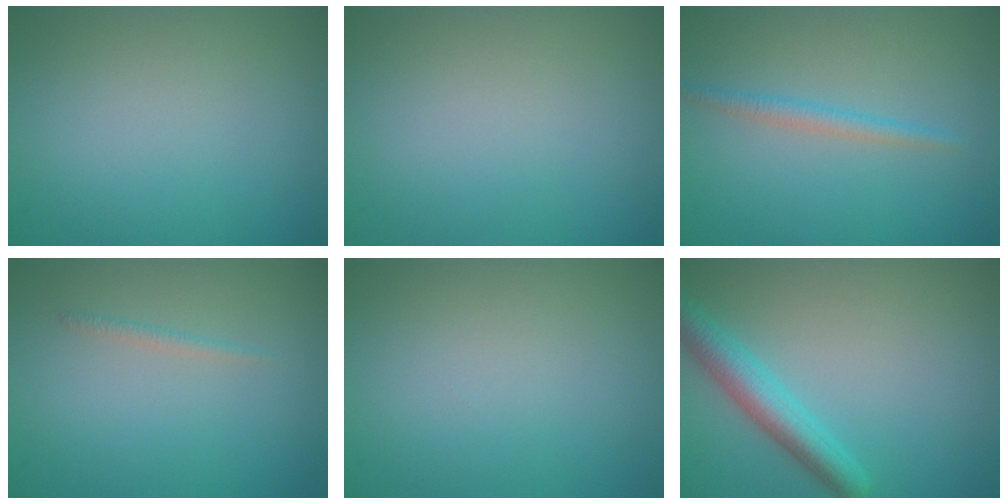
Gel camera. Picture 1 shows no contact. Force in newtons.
{"total": 0.0}
{"total": 1.6, "press": 1.6, "slide": 0.0}
{"total": 0.7, "press": 0.7, "slide": 0.1}
{"total": 0.0}
{"total": 3.9, "press": 3.9, "slide": 0.2}